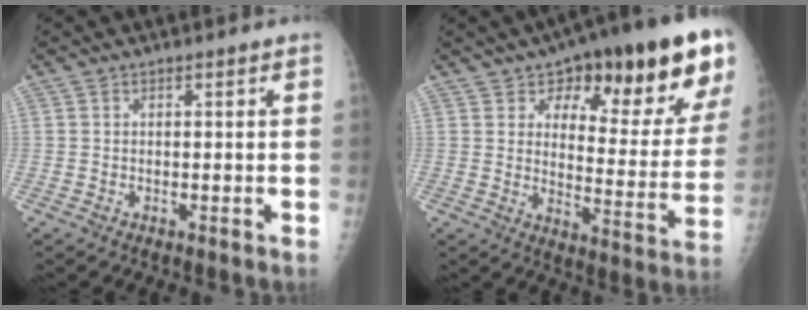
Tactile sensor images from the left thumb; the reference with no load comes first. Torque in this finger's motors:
{"motor_torque": [2.51, 2.12, 1.31, -1.45, 0.44]}